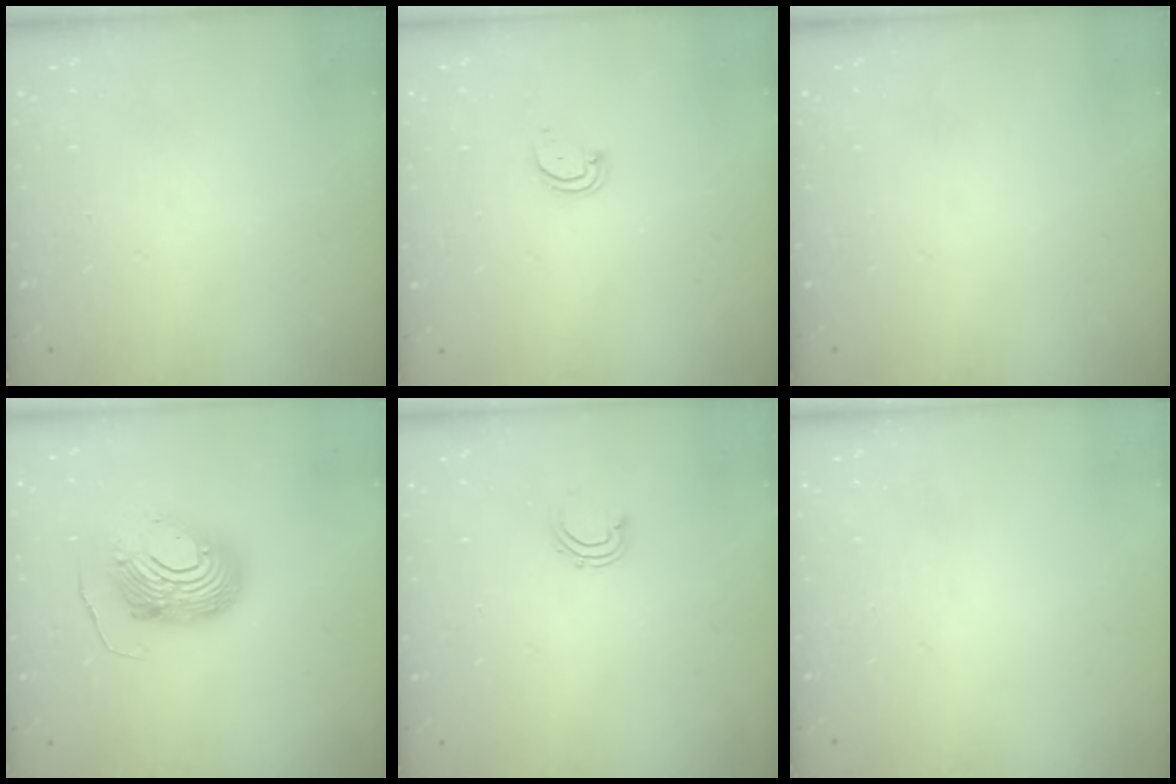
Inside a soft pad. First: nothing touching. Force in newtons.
{"total": 3.0, "press": 3.0, "slide": 0.3}
{"total": 0.0}
{"total": 12.2, "press": 12.2, "slide": 1.2}
{"total": 3.7, "press": 3.6, "slide": 0.8}
{"total": 0.0}